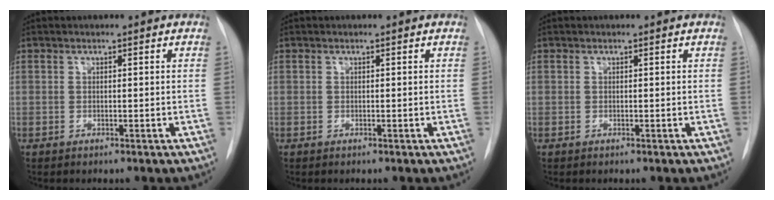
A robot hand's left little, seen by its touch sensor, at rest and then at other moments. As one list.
[{"total": 0.0}, {"total": 0.0}]